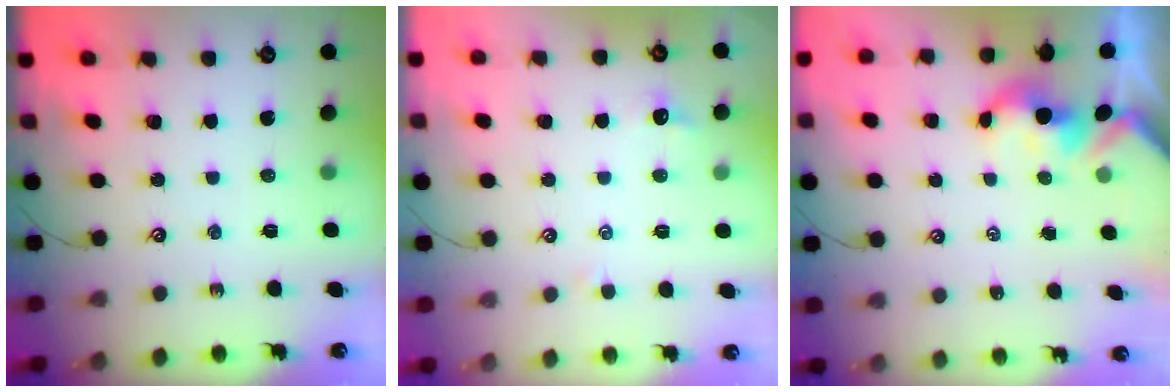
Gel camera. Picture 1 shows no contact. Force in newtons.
{"total": 0.6, "press": 0.1, "slide": 0.6}
{"total": 1.9, "press": 1.9, "slide": 0.1}